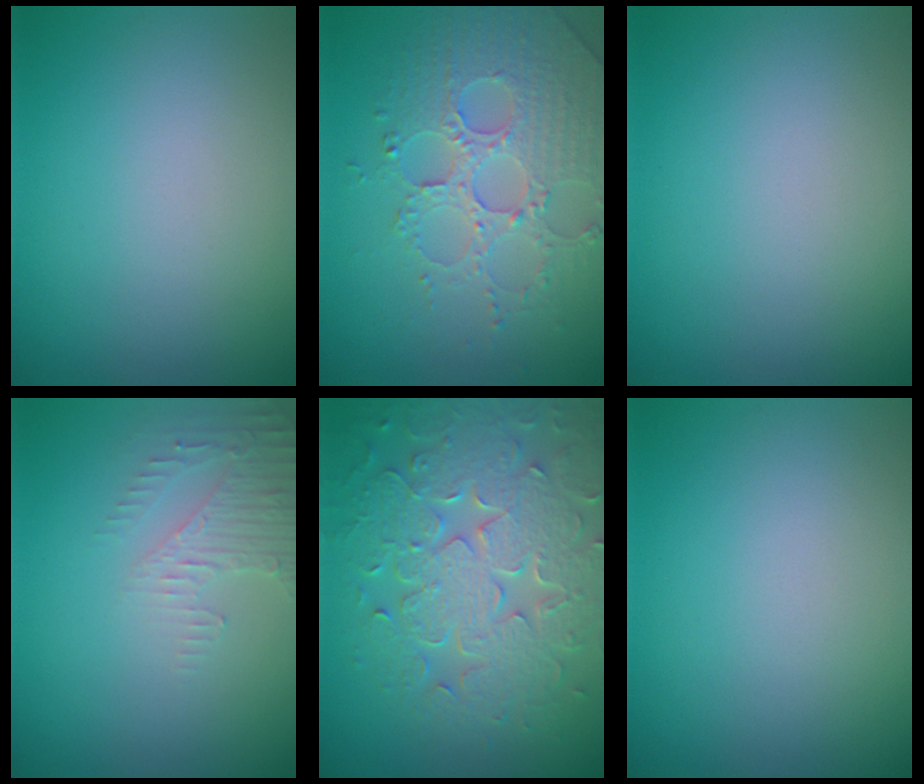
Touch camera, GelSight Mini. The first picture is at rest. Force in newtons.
{"total": 4.1, "press": 3.9, "slide": 1.2}
{"total": 0.0}
{"total": 2.6, "press": 2.5, "slide": 0.7}
{"total": 8.3, "press": 6.2, "slide": 5.6}
{"total": 0.0}